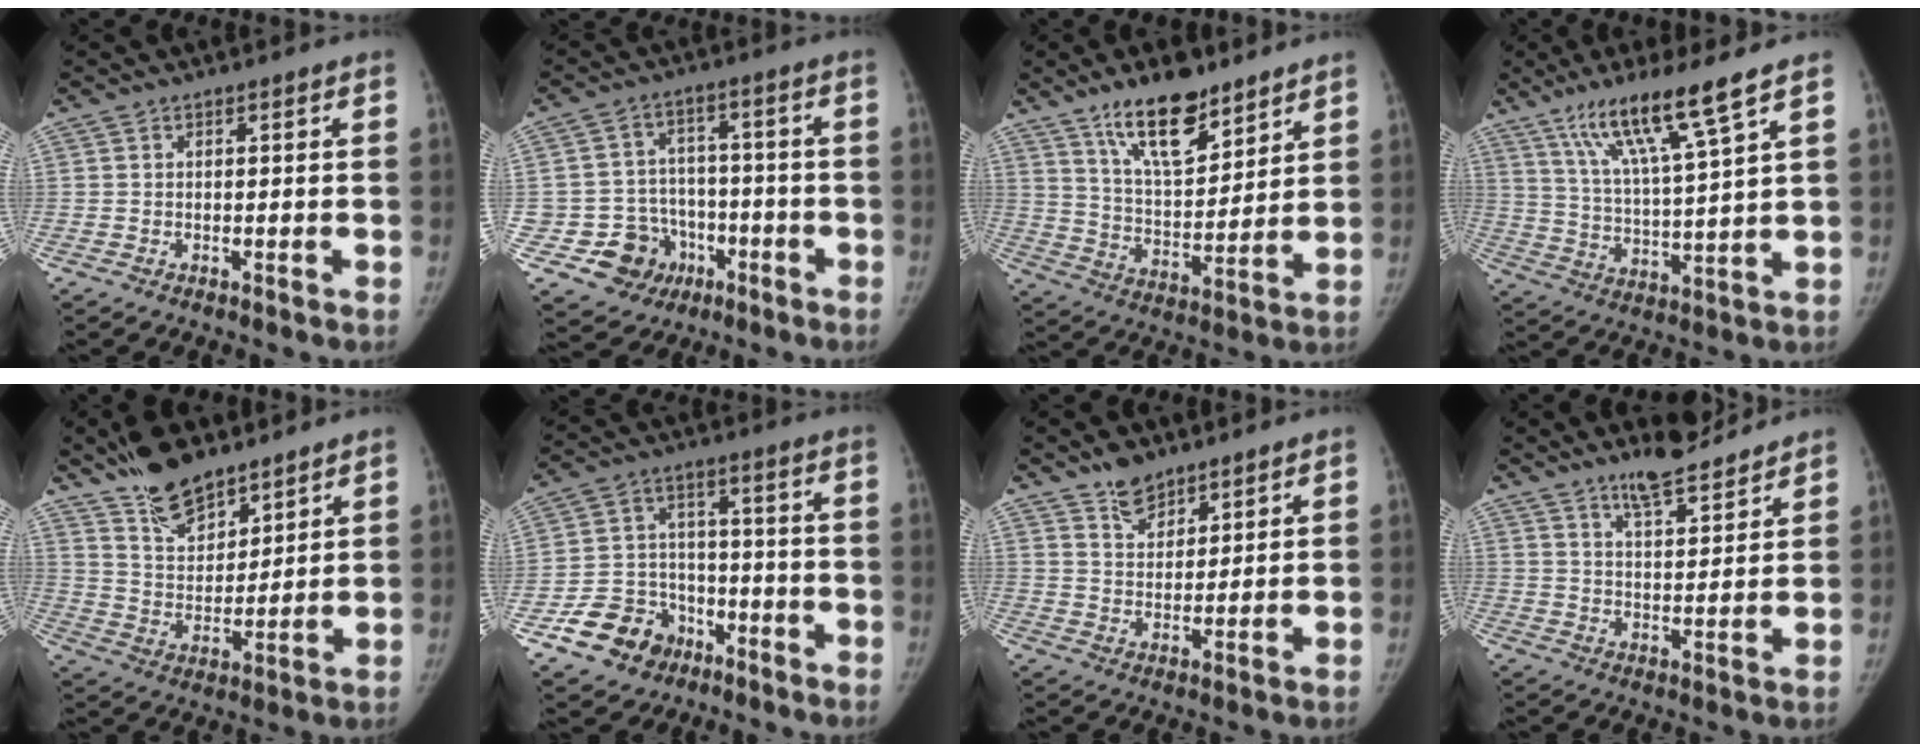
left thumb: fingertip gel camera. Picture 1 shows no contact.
{"total": 10.5, "force": [-4.3, 9.4, 1.9], "torque": [0.005, 0.045, -0.057]}
{"total": 14.7, "force": [10.2, 5.7, 8.9], "torque": [-0.114, -0.065, 0.183]}
{"total": 13.3, "force": [8.6, 0.3, 10.1], "torque": [-0.182, -0.039, 0.161]}
{"total": 13.3, "force": [10.3, 5.7, 6.2], "torque": [-0.067, -0.062, 0.190]}
{"total": 11.5, "force": [-6.6, 8.7, 3.5], "torque": [-0.025, 0.056, -0.110]}
{"total": 6.0, "force": [4.8, 3.1, 2.1], "torque": [-0.007, -0.036, 0.088]}
{"total": 9.0, "force": [7.5, 2.3, 4.5], "torque": [-0.051, -0.049, 0.125]}